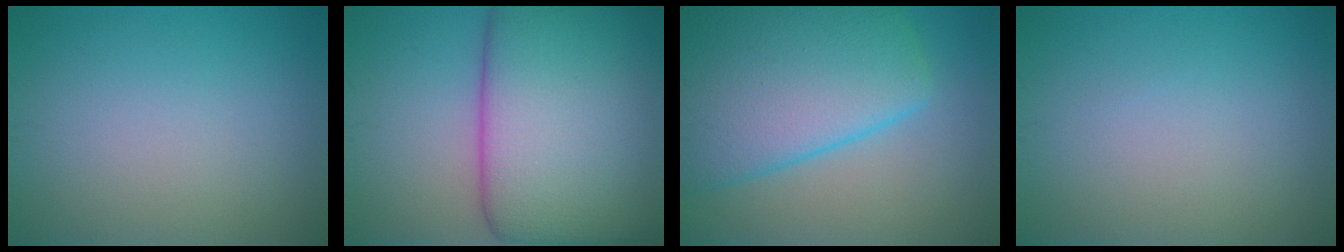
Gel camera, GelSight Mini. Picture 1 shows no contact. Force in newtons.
{"total": 17.0, "press": 17.0, "slide": 0.5}
{"total": 11.6, "press": 11.6, "slide": 0.4}
{"total": 0.0}